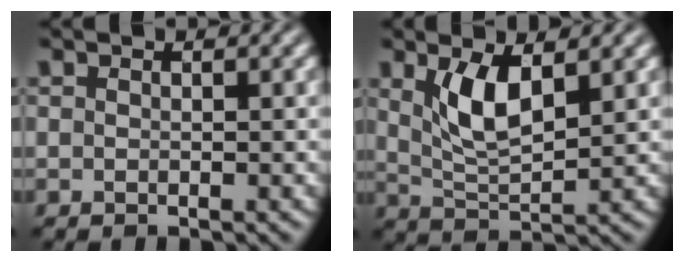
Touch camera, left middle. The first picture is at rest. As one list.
[{"total": 4.4, "force": [1.4, 1.7, 3.8], "torque": [-0.089, -0.007, 0.030]}]